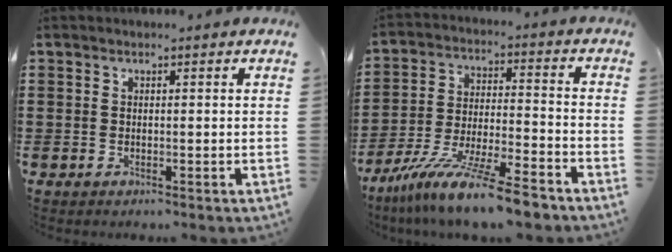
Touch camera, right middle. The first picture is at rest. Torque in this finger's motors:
{"motor_torque": [2.14, 0.00, 1.05, 0.21]}